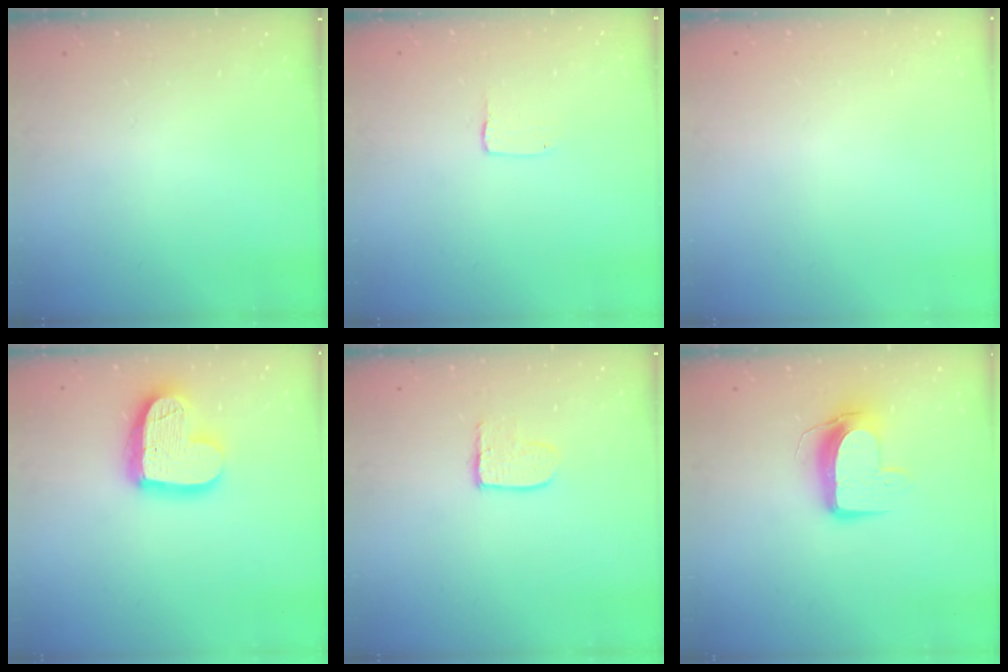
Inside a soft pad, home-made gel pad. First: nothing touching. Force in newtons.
{"total": 2.0, "press": 2.0, "slide": 0.2}
{"total": 0.0}
{"total": 17.8, "press": 17.8, "slide": 1.4}
{"total": 5.5, "press": 5.5, "slide": 0.4}
{"total": 10.5, "press": 10.4, "slide": 0.8}